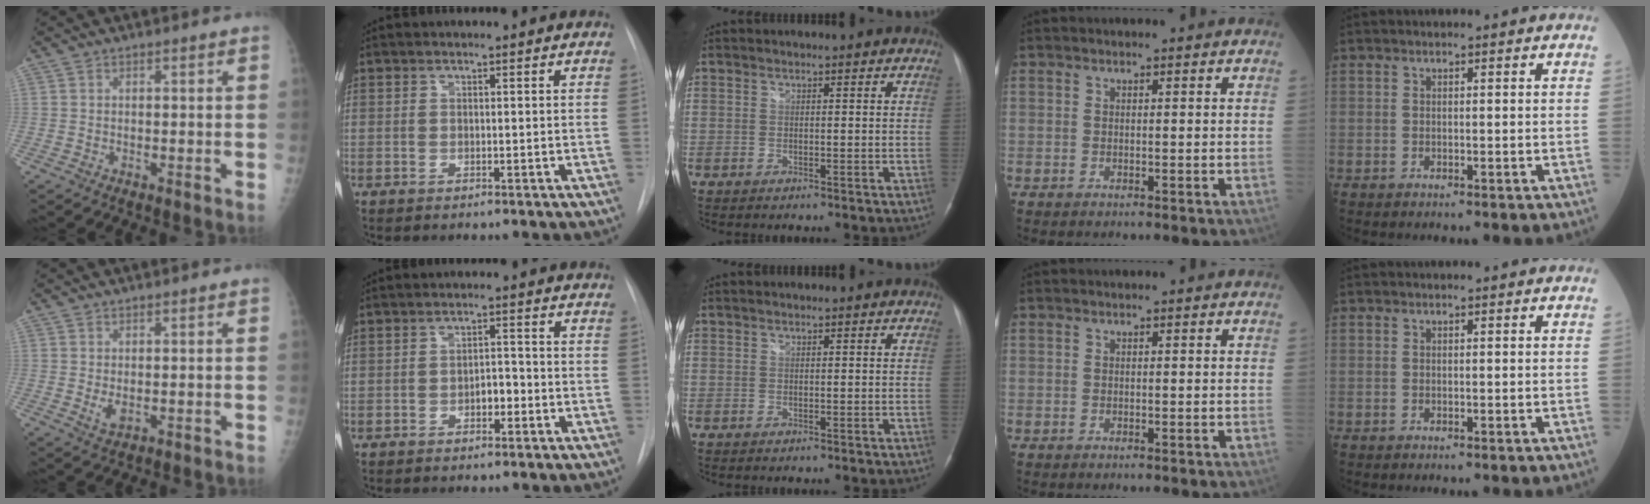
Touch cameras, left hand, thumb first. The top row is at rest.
{"thumb": {"total": 2.3, "force": [0.1, 1.3, 1.9], "torque": [-0.030, -0.007, 0.007]}, "index": {"total": 2.8, "force": [-1.1, 1.4, 2.1], "torque": [-0.026, 0.007, -0.017]}}